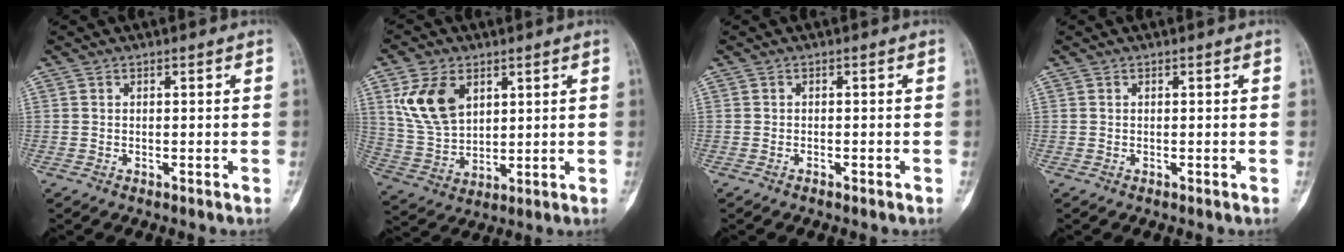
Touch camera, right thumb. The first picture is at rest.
{"total": 11.7, "force": [4.7, 7.6, 7.5], "torque": [-0.131, -0.014, 0.103]}
{"total": 0.6, "force": [-0.5, 0.2, 0.3], "torque": [-0.008, 0.006, -0.007]}
{"total": 0.0}